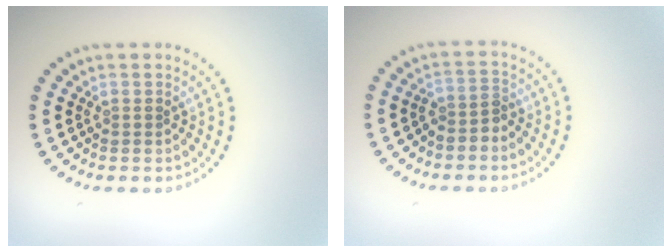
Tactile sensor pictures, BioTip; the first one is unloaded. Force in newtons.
{"total": 1.8, "press": 1.4, "slide": 1.1}